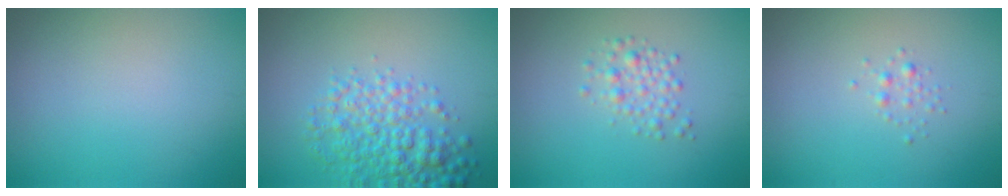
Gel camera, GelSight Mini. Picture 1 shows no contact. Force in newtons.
{"total": 4.9, "press": 4.9, "slide": 0.2}
{"total": 1.9, "press": 1.9, "slide": 0.0}
{"total": 0.8, "press": 0.8, "slide": 0.0}